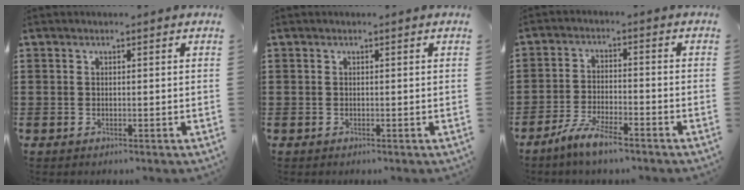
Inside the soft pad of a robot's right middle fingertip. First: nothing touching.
{"total": 0.0}
{"total": 5.4, "force": [-4.5, 0.7, 3.0], "torque": [-0.075, -0.007, -0.089]}